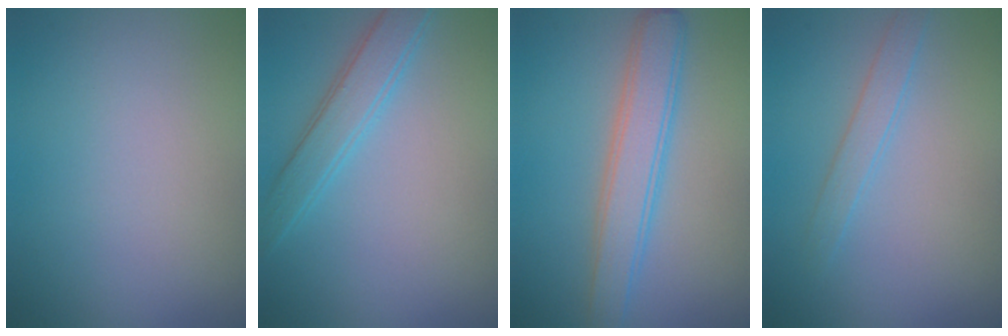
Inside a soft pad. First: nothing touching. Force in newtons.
{"total": 2.8, "press": 2.8, "slide": 0.1}
{"total": 3.9, "press": 3.9, "slide": 0.1}
{"total": 1.5, "press": 1.5, "slide": 0.1}